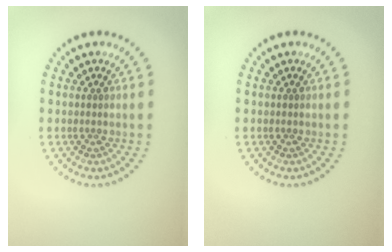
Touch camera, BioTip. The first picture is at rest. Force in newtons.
{"total": 0.0}